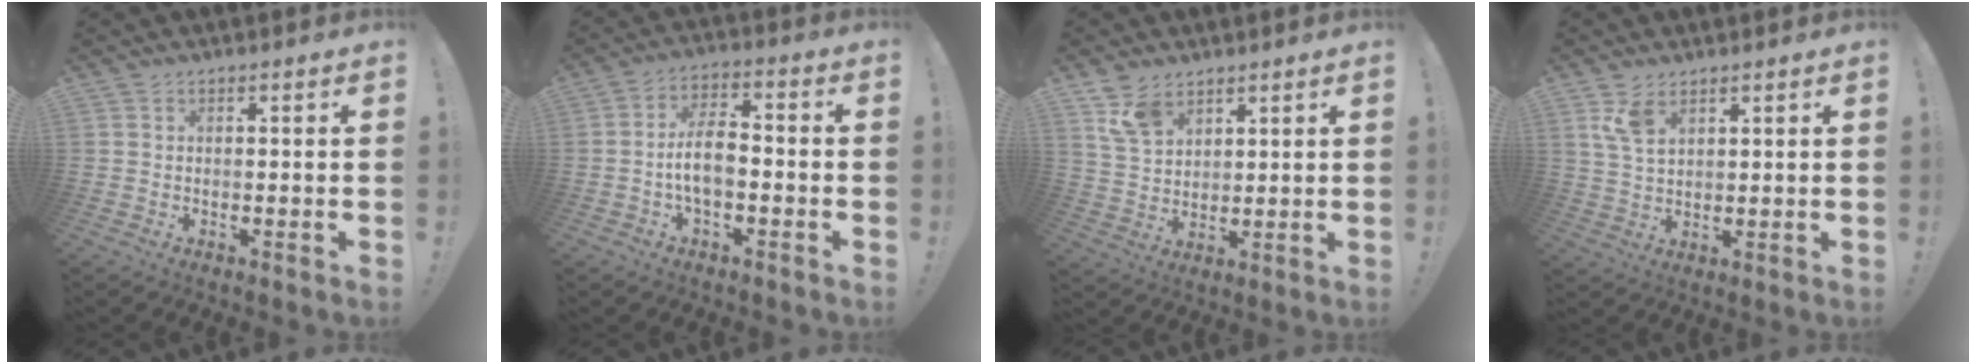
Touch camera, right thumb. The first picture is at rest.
{"total": 9.1, "force": [-2.4, 4.4, 7.7], "torque": [-0.149, 0.007, -0.043]}
{"total": 8.5, "force": [5.7, 5.0, 3.8], "torque": [-0.070, -0.024, 0.114]}
{"total": 6.2, "force": [3.7, 3.1, 3.9], "torque": [-0.069, -0.013, 0.070]}